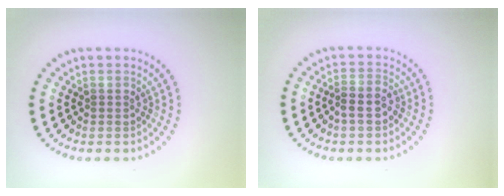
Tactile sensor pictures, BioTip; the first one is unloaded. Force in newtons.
{"total": 2.4, "press": 2.2, "slide": 0.8}